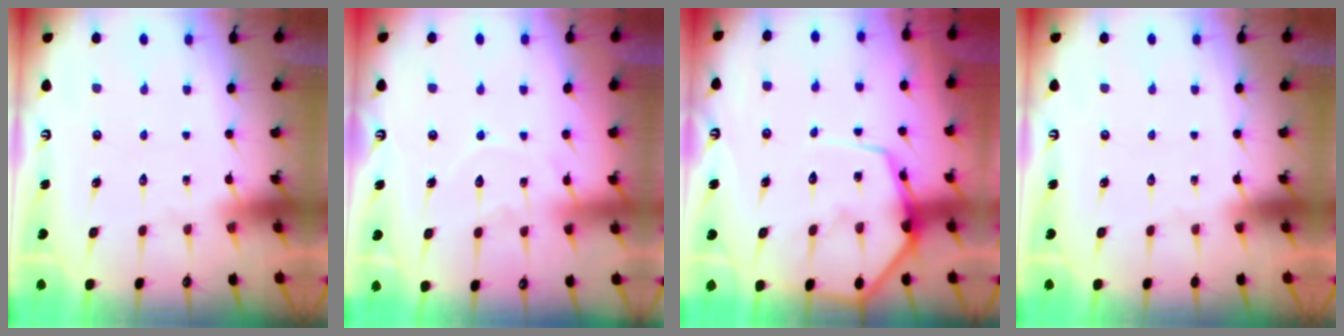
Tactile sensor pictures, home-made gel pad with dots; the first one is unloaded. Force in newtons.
{"total": 8.9, "press": 8.9, "slide": 0.8}
{"total": 11.4, "press": 11.4, "slide": 1.0}
{"total": 0.0}